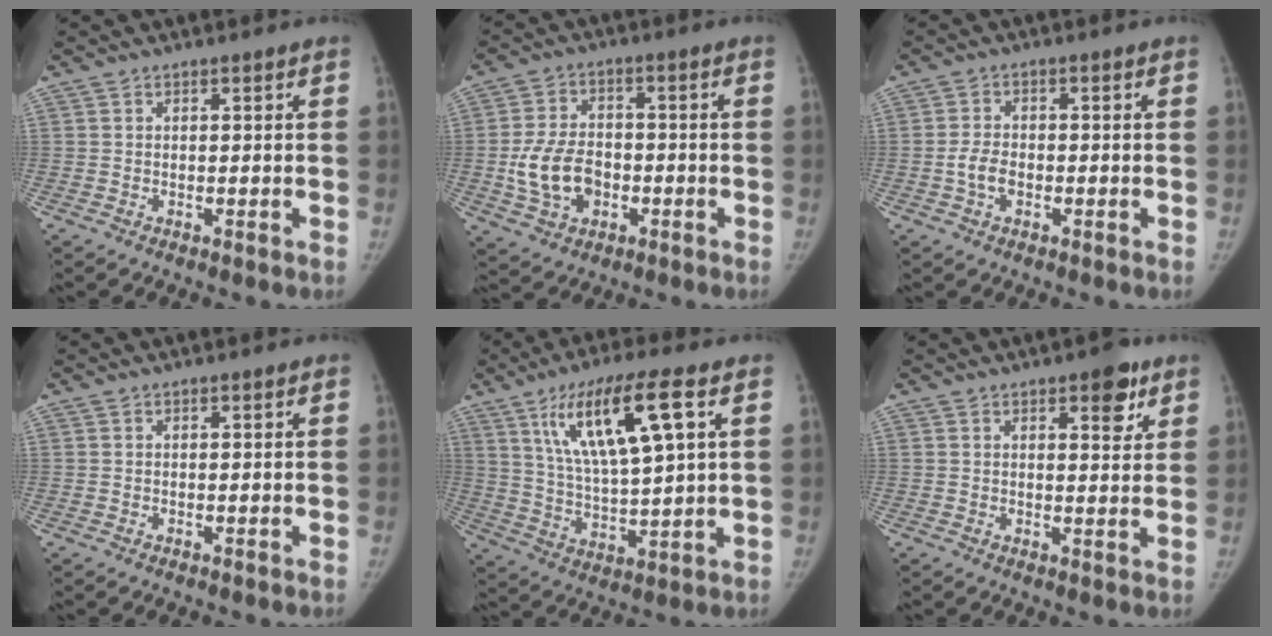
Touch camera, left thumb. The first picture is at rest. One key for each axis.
{"total": 10.2, "fx": -2.2, "fy": 7.3, "fz": 6.8, "tx": -0.116, "ty": 0.016, "tz": -0.034}
{"total": 3.8, "fx": -1.0, "fy": 2.5, "fz": 2.7, "tx": -0.051, "ty": 0.012, "tz": -0.020}
{"total": 0.0}
{"total": 16.5, "fx": 6.8, "fy": 3.9, "fz": 14.6, "tx": -0.263, "ty": -0.016, "tz": 0.127}
{"total": 5.8, "fx": 3.3, "fy": 2.4, "fz": 4.2, "tx": -0.034, "ty": -0.015, "tz": 0.038}